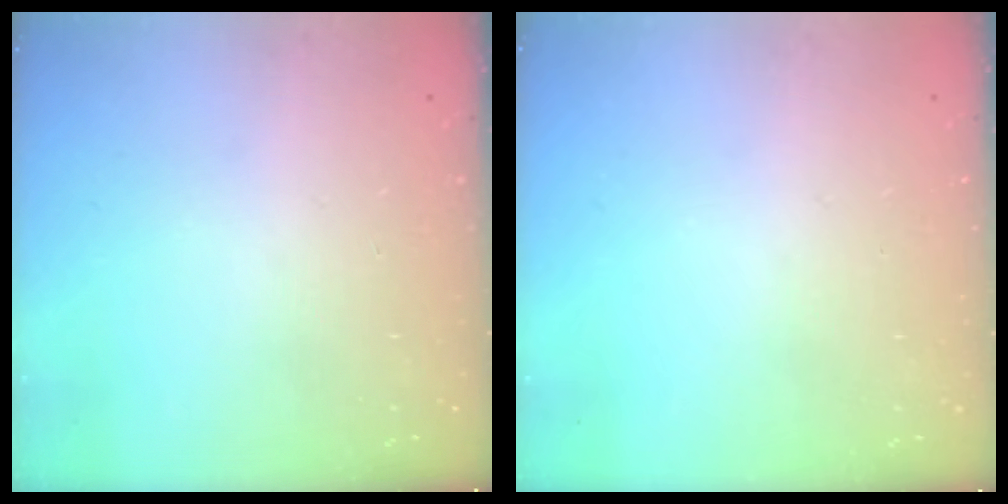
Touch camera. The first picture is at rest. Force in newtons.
{"total": 0.0}